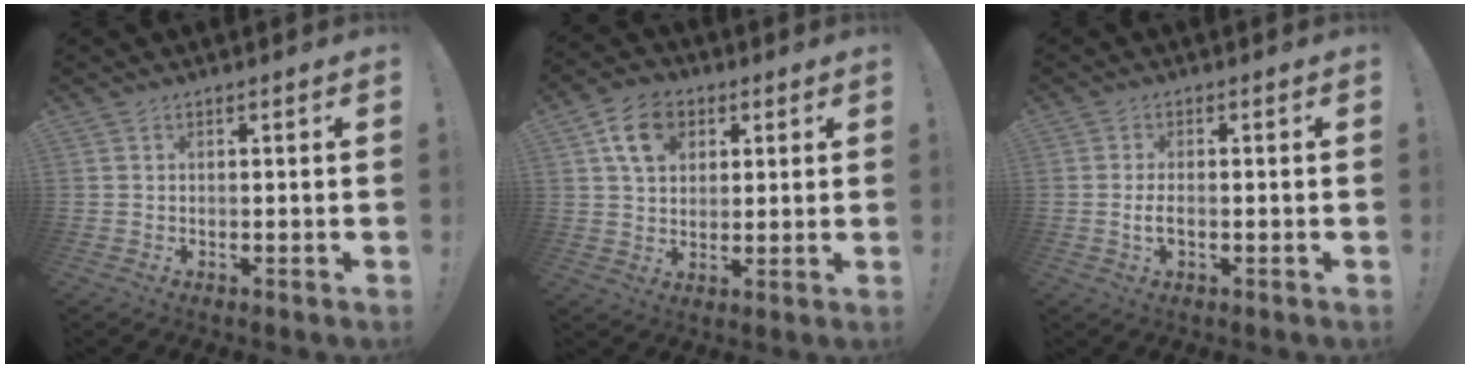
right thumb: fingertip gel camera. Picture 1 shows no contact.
{"total": 11.2, "force": [4.6, 8.5, 5.6], "torque": [-0.082, -0.004, 0.090]}
{"total": 2.8, "force": [-0.7, 1.1, 2.5], "torque": [-0.050, 0.003, -0.014]}